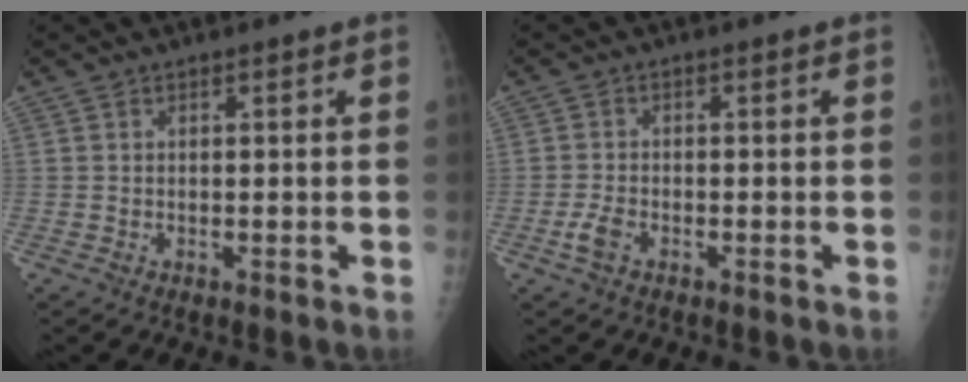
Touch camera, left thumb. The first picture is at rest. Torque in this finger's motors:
{"motor_torque": [-0.07, 0.07, 0.00, -0.01, 0.00]}